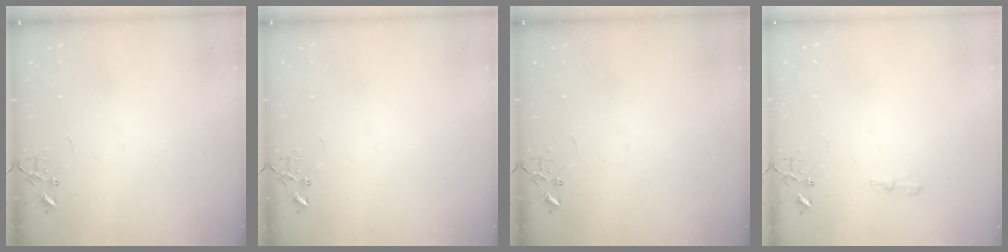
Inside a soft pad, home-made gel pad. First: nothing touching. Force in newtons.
{"total": 0.0}
{"total": 0.0}
{"total": 6.1, "press": 6.1, "slide": 0.6}